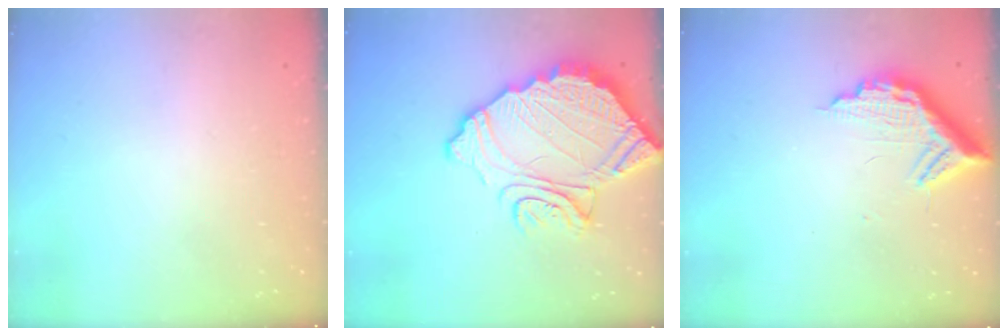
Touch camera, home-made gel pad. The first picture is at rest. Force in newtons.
{"total": 17.7, "press": 17.6, "slide": 1.5}
{"total": 11.6, "press": 11.5, "slide": 1.1}